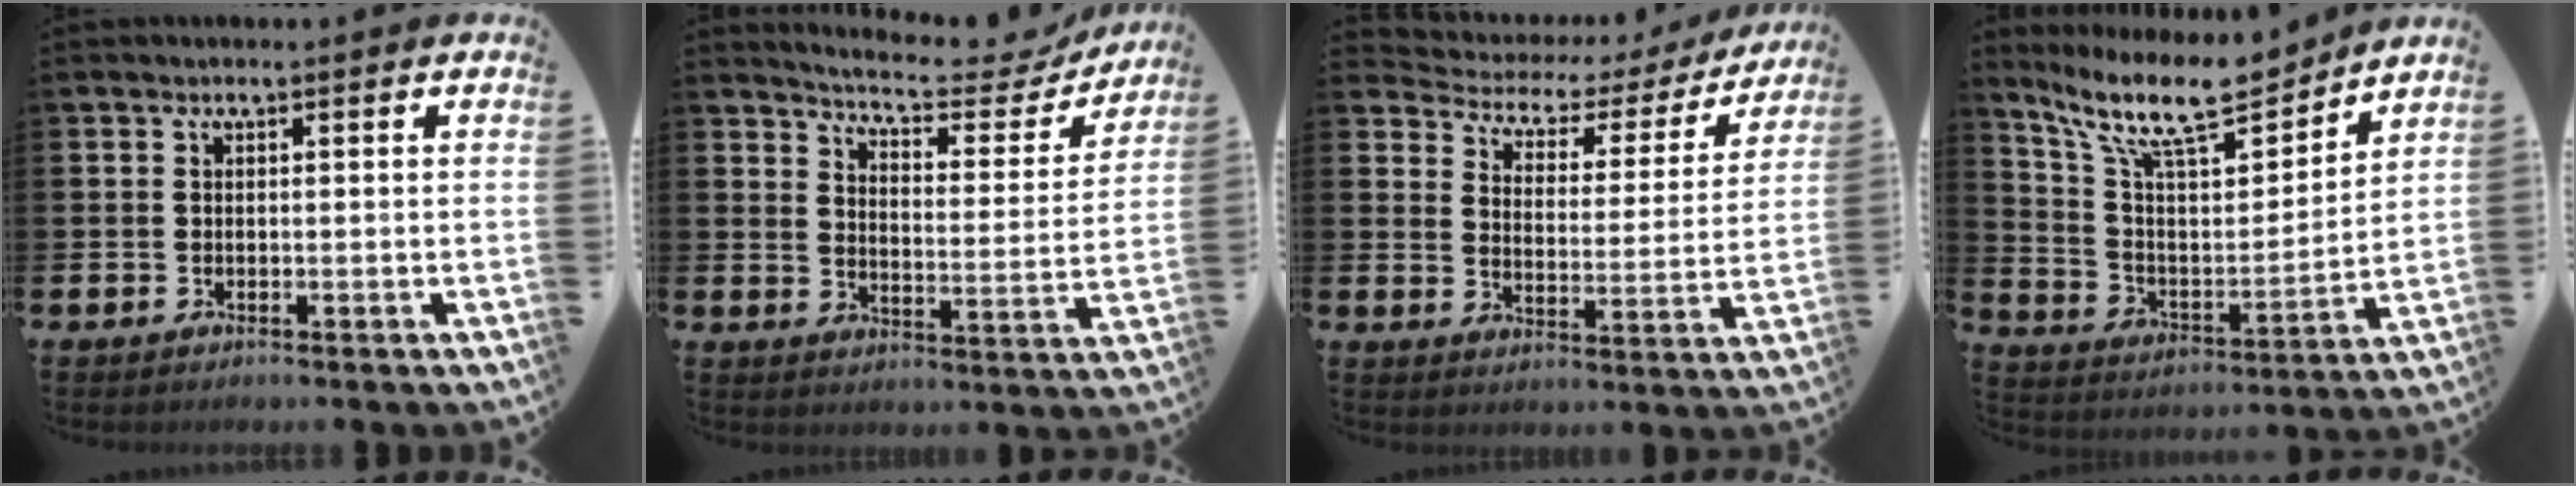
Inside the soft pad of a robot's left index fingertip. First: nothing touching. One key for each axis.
{"total": 5.8, "fx": 5.4, "fy": 1.1, "fz": 1.6, "tx": -0.054, "ty": -0.043, "tz": 0.087}
{"total": 4.0, "fx": 3.1, "fy": 2.3, "fz": 0.8, "tx": -0.044, "ty": -0.025, "tz": 0.043}
{"total": 11.9, "fx": 10.0, "fy": 2.8, "fz": 5.8, "tx": -0.146, "ty": -0.057, "tz": 0.174}